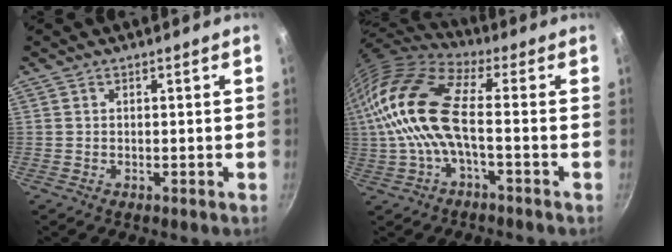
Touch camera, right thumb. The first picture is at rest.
{"total": 17.3, "force": [-0.5, 7.3, 15.6], "torque": [-0.326, 0.019, -0.023]}